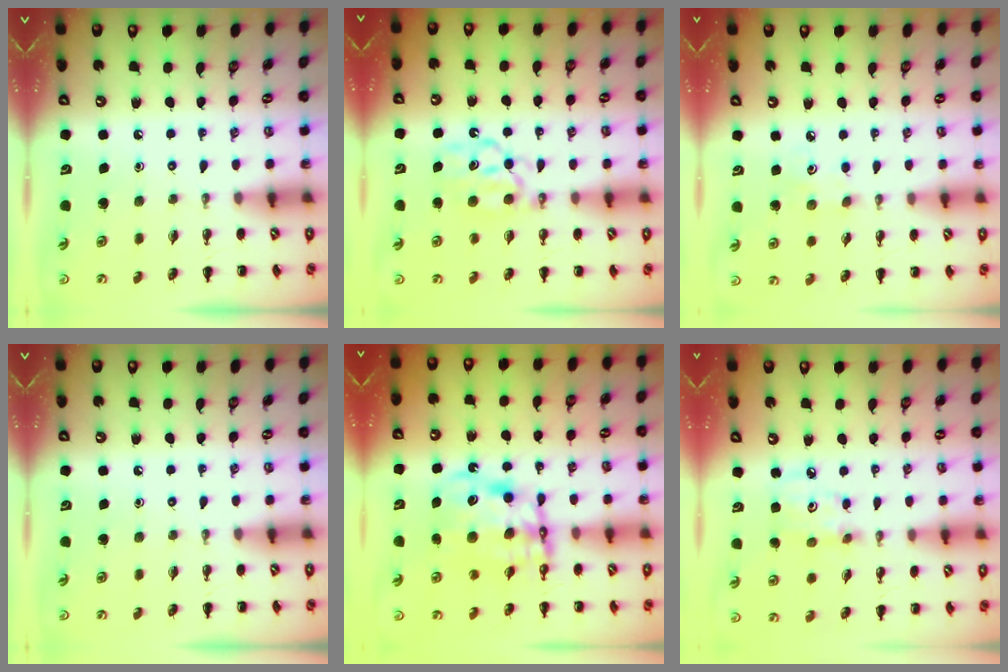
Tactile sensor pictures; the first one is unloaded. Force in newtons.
{"total": 7.9, "press": 7.9, "slide": 0.6}
{"total": 4.1, "press": 3.9, "slide": 1.1}
{"total": 0.0}
{"total": 11.4, "press": 10.9, "slide": 3.2}
{"total": 4.1, "press": 4.1, "slide": 0.6}